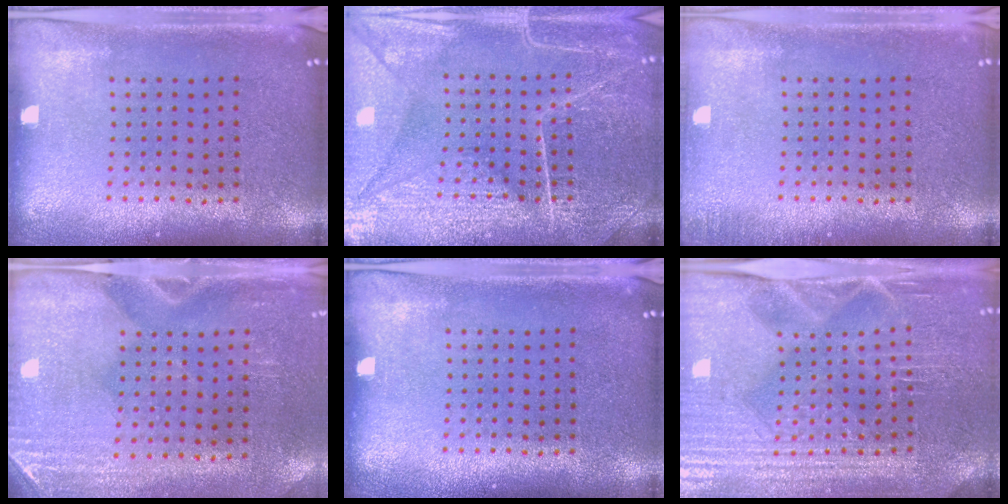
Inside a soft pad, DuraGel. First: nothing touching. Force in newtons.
{"total": 6.9, "press": 6.8, "slide": 0.9}
{"total": 0.9, "press": 0.9, "slide": 0.2}
{"total": 2.9, "press": 2.5, "slide": 1.4}
{"total": 0.0}
{"total": 4.3, "press": 4.2, "slide": 1.1}